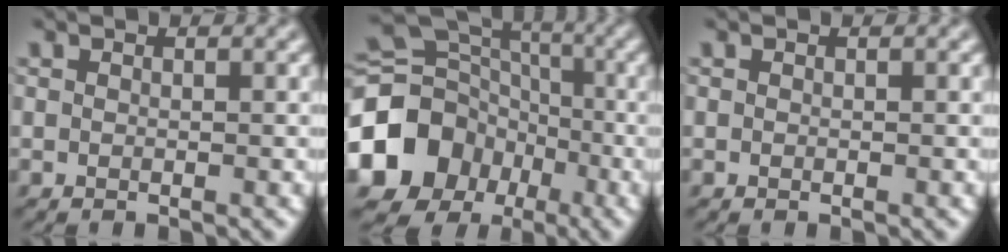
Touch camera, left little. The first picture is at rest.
{"total": 15.1, "force": [-5.9, 12.9, 5.2], "torque": [-0.124, -0.022, -0.122]}
{"total": 0.0}